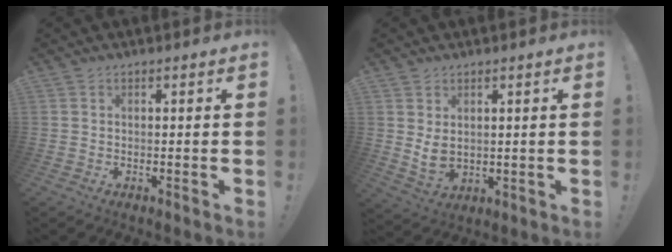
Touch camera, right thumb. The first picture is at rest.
{"total": 5.6, "force": [1.8, 3.8, 3.6], "torque": [-0.043, -0.017, 0.034]}